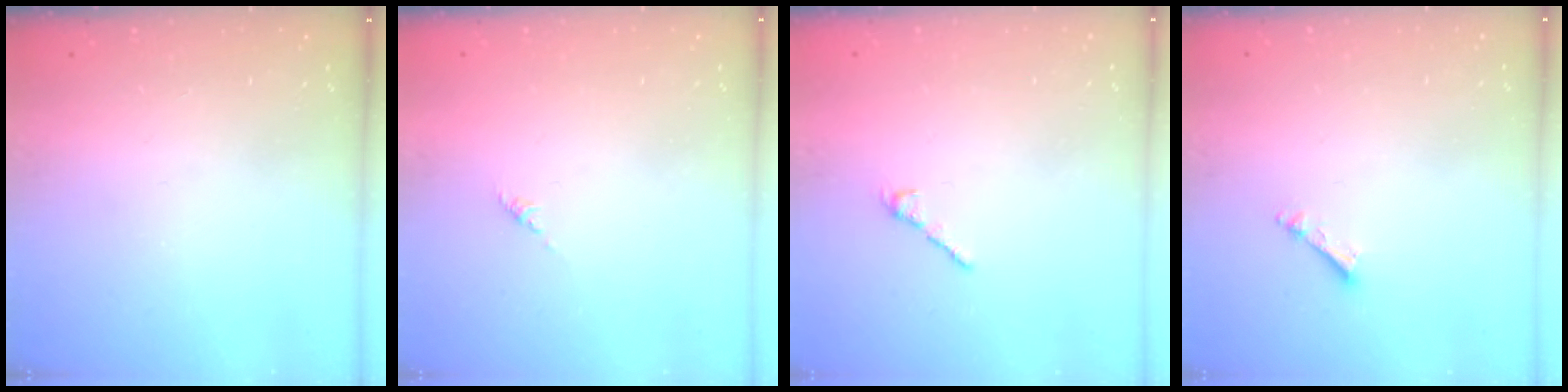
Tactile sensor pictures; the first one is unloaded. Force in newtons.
{"total": 0.0}
{"total": 2.2, "press": 2.2, "slide": 0.4}
{"total": 3.3, "press": 3.3, "slide": 0.1}